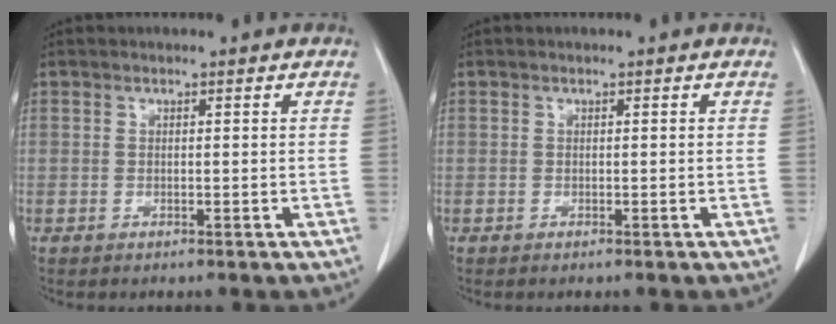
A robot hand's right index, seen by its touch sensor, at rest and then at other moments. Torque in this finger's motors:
{"motor_torque": [-0.01, 0.00, -0.02, 0.01]}